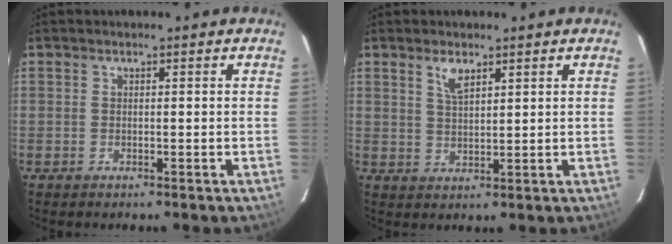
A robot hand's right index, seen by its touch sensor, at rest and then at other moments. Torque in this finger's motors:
{"motor_torque": [0.10, 0.00, 0.08, 0.04]}